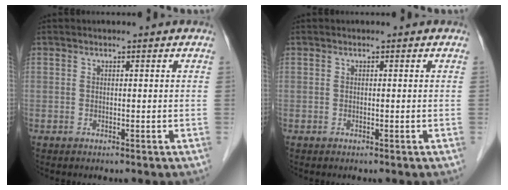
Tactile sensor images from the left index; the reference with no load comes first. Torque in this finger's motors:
{"motor_torque": [-0.01, 0.04, -0.01, -0.01]}